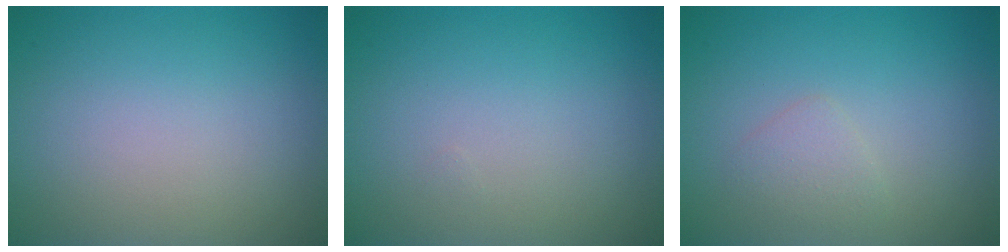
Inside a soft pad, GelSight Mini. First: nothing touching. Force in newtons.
{"total": 0.0}
{"total": 1.4, "press": 1.4, "slide": 0.1}